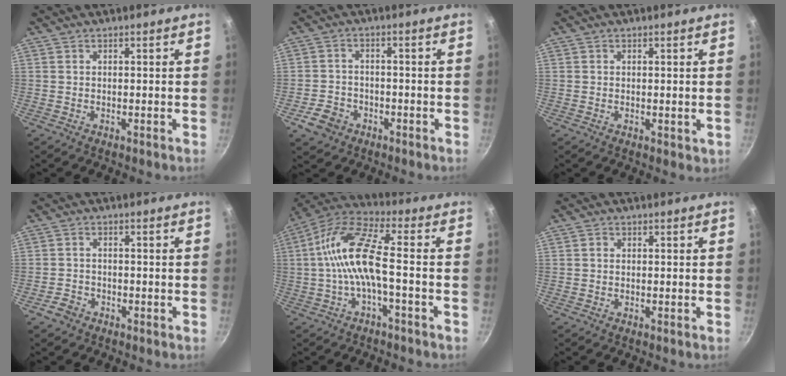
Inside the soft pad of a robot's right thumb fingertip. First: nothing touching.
{"total": 5.6, "force": [-2.9, 4.3, 2.1], "torque": [-0.034, 0.028, -0.048]}
{"total": 1.1, "force": [0.3, 0.7, 0.8], "torque": [-0.008, -0.003, 0.004]}
{"total": 2.8, "force": [-1.9, 2.0, 0.8], "torque": [-0.013, 0.024, -0.032]}
{"total": 12.4, "force": [-1.8, 3.7, 11.7], "torque": [-0.243, 0.040, -0.047]}
{"total": 0.6, "force": [0.0, 0.6, 0.2], "torque": [-0.001, 0.004, -0.001]}